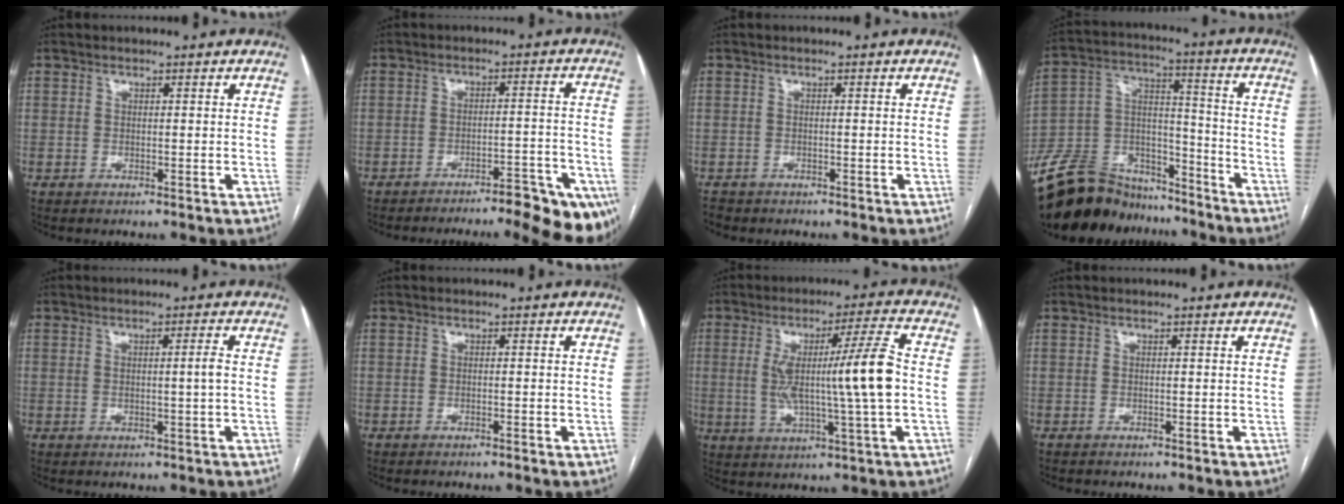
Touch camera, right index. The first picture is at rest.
{"total": 13.4, "force": [-10.2, 2.4, 8.3], "torque": [-0.052, 0.025, -0.128]}
{"total": 1.6, "force": [-1.3, 0.8, -0.2], "torque": [-0.004, -0.001, -0.023]}
{"total": 21.6, "force": [-19.1, 8.0, 6.2], "torque": [-0.156, 0.020, -0.313]}
{"total": 1.6, "force": [-0.1, -0.4, 1.6], "torque": [-0.027, -0.001, 0.000]}
{"total": 0.6, "force": [-0.5, -0.1, 0.4], "torque": [-0.007, 0.002, -0.008]}
{"total": 11.9, "force": [0.1, -0.8, 11.9], "torque": [-0.210, 0.004, 0.005]}
{"total": 0.0}